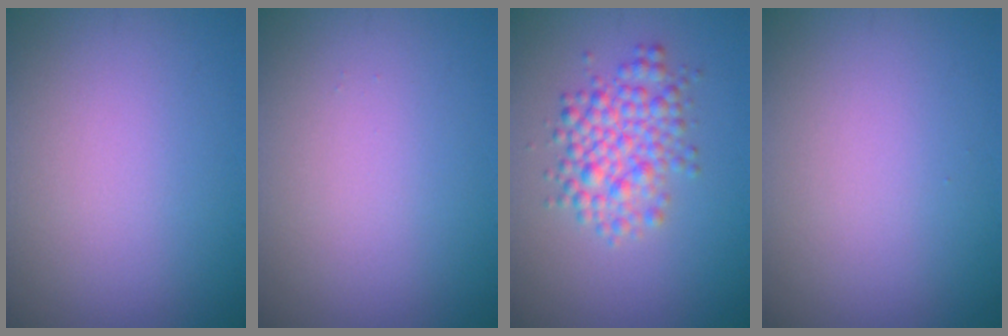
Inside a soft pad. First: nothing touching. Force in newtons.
{"total": 0.0}
{"total": 4.2, "press": 4.2, "slide": 0.1}
{"total": 0.0}